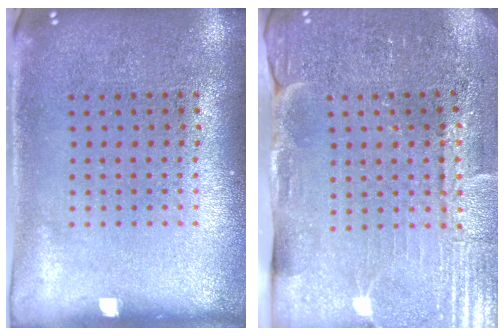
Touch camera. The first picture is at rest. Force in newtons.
{"total": 3.5, "press": 3.5, "slide": 0.4}